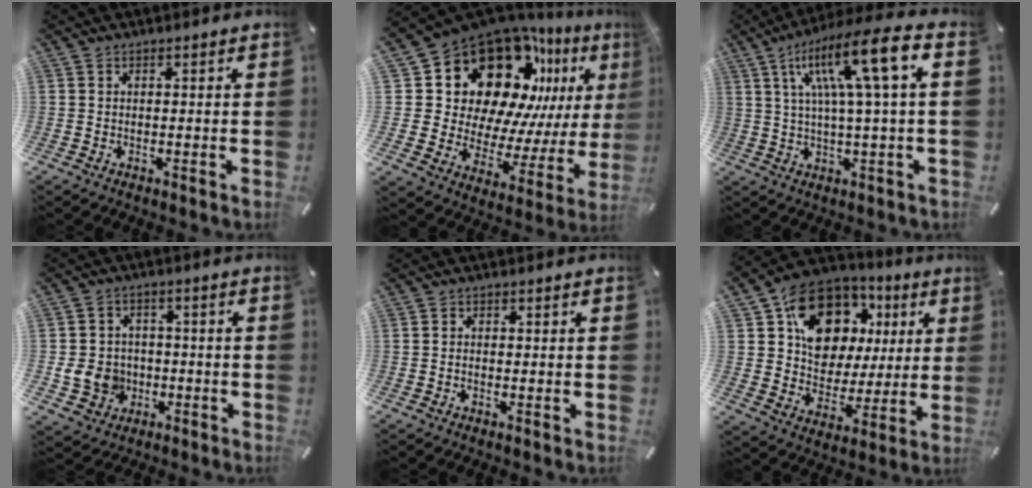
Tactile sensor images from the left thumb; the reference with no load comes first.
{"total": 20.3, "force": [11.5, 13.2, 10.2], "torque": [-0.168, -0.118, 0.213]}
{"total": 16.7, "force": [5.4, 2.8, 15.6], "torque": [-0.275, -0.011, 0.077]}
{"total": 8.8, "force": [-2.3, 7.7, 3.6], "torque": [-0.085, 0.021, -0.037]}
{"total": 0.8, "force": [-0.4, 0.4, 0.6], "torque": [-0.013, -0.001, -0.007]}
{"total": 16.1, "force": [6.8, 12.6, 7.4], "torque": [-0.125, -0.033, 0.127]}